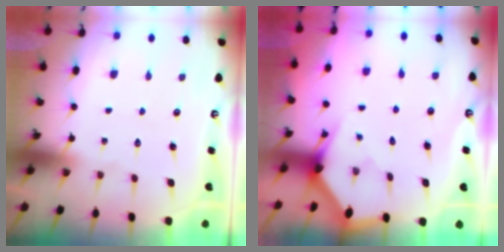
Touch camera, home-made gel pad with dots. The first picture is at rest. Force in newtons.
{"total": 2.4, "press": 2.4, "slide": 0.2}